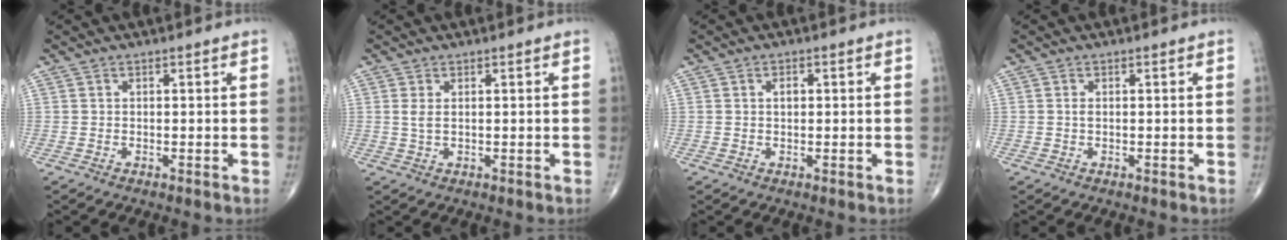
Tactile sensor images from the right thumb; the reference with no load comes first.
{"total": 1.7, "force": [0.5, 0.7, 1.5], "torque": [-0.036, 0.001, 0.015]}
{"total": 1.5, "force": [0.3, 0.9, 1.1], "torque": [-0.014, 0.003, 0.003]}
{"total": 0.5, "force": [0.0, 0.3, 0.5], "torque": [-0.010, 0.000, 0.000]}